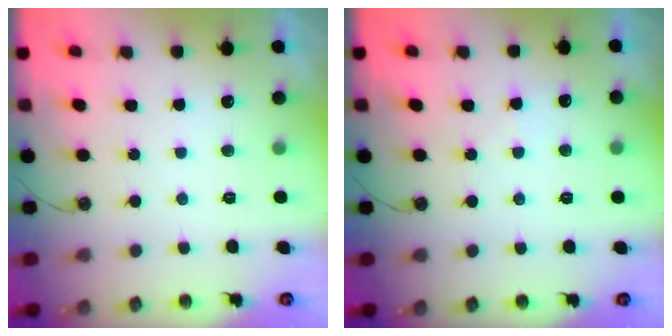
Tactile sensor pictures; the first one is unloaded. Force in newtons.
{"total": 3.2, "press": 3.1, "slide": 0.5}